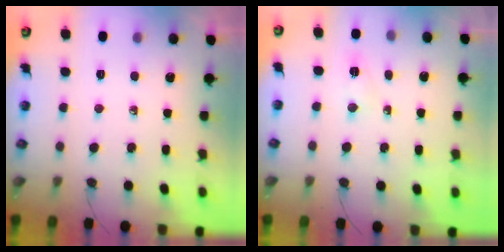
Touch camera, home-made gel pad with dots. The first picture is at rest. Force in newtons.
{"total": 2.7, "press": 2.4, "slide": 1.1}